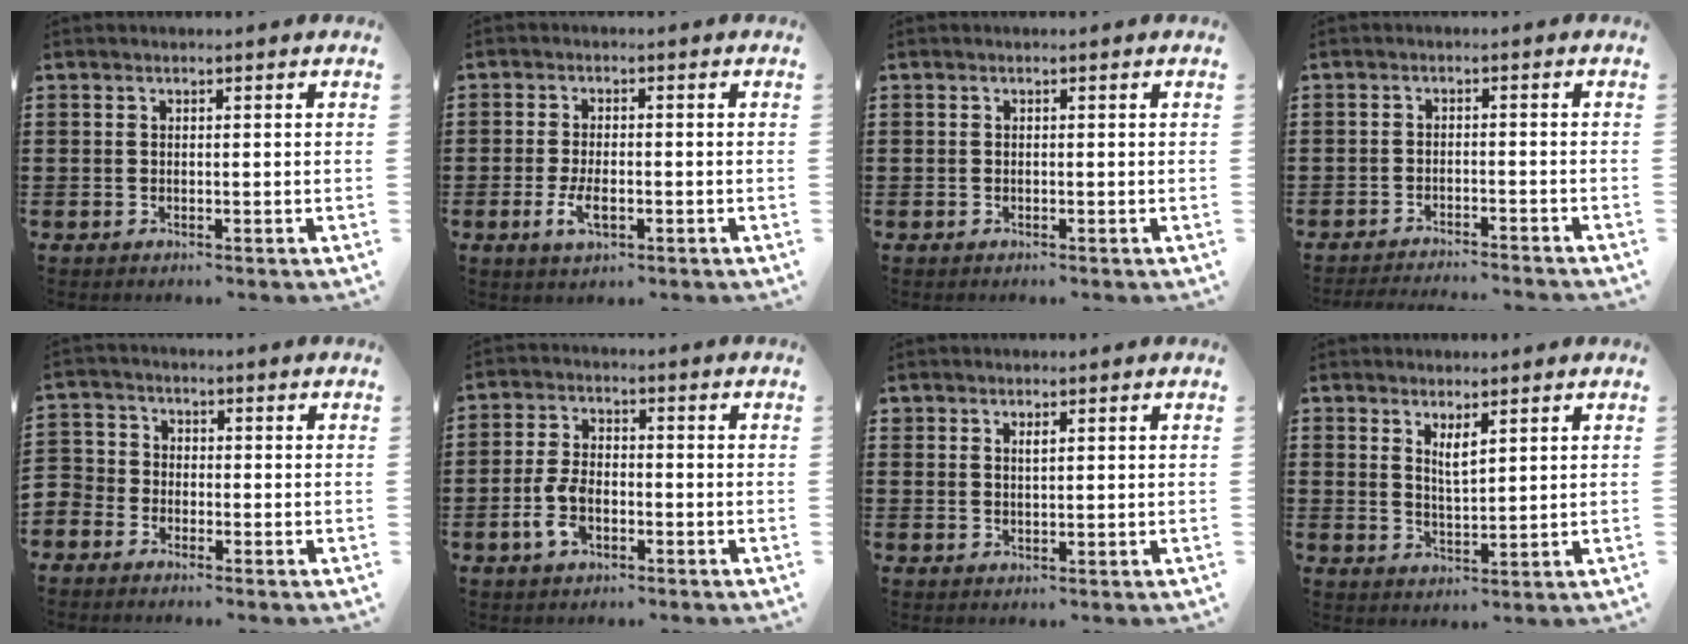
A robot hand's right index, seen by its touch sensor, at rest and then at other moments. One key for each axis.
{"total": 3.9, "fx": -1.2, "fy": 1.7, "fz": 3.3, "tx": -0.071, "ty": -0.003, "tz": -0.024}
{"total": 0.0}
{"total": 2.5, "fx": -2.5, "fy": -0.3, "fz": 0.1, "tx": -0.005, "ty": -0.001, "tz": -0.053}
{"total": 2.8, "fx": -2.3, "fy": 1.6, "fz": -0.2, "tx": -0.017, "ty": 0.002, "tz": -0.055}
{"total": 5.5, "fx": -2.0, "fy": 3.0, "fz": 4.1, "tx": -0.099, "ty": 0.001, "tz": -0.042}
{"total": 1.1, "fx": 0.8, "fy": 0.4, "fz": 0.7, "tx": -0.015, "ty": 0.002, "tz": 0.014}
{"total": 2.9, "fx": 1.8, "fy": 0.9, "fz": 2.2, "tx": -0.046, "ty": 0.002, "tz": 0.031}